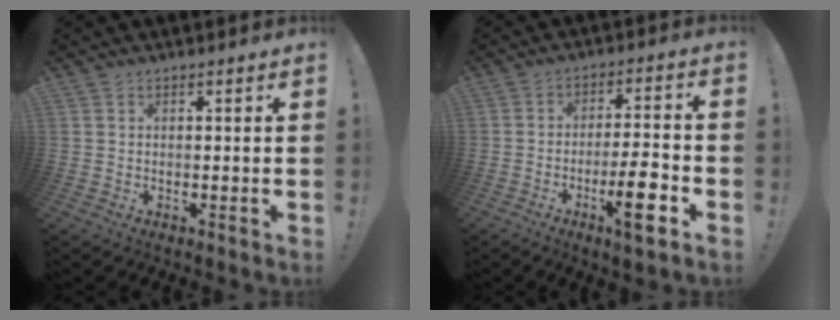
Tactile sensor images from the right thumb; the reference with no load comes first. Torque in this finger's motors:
{"motor_torque": [2.20, 1.66, 0.80, -1.97, 0.49]}